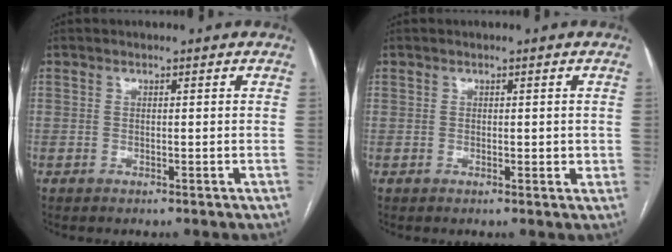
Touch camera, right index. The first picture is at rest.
{"total": 1.6, "force": [0.1, 1.1, 1.2], "torque": [-0.012, 0.002, 0.002]}